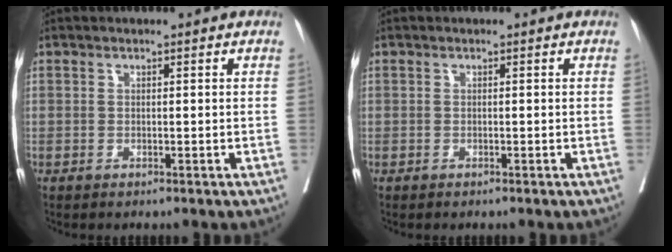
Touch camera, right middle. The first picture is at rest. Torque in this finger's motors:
{"motor_torque": [-0.27, 0.02, 0.03, -0.01]}